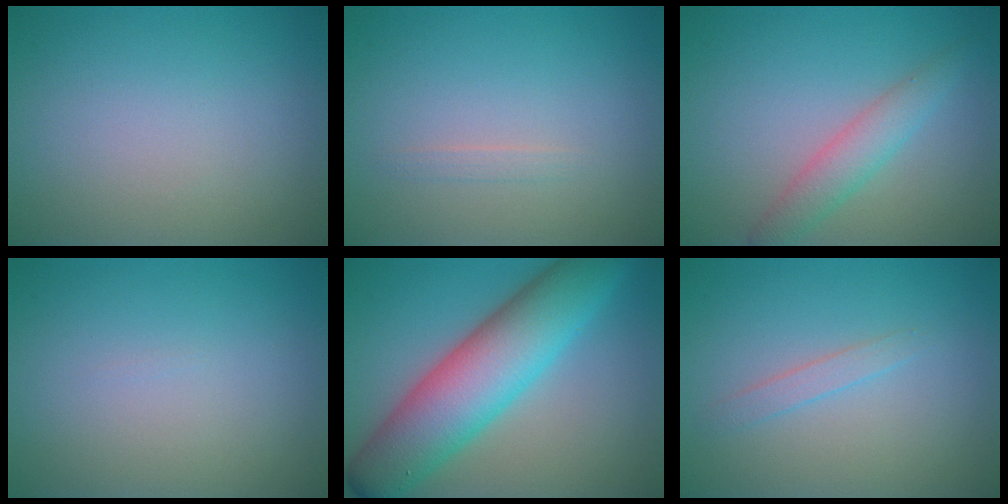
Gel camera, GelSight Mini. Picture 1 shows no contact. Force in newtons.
{"total": 0.7, "press": 0.7, "slide": 0.1}
{"total": 2.8, "press": 2.8, "slide": 0.1}
{"total": 0.0}
{"total": 10.2, "press": 10.2, "slide": 0.1}
{"total": 1.2, "press": 1.2, "slide": 0.1}